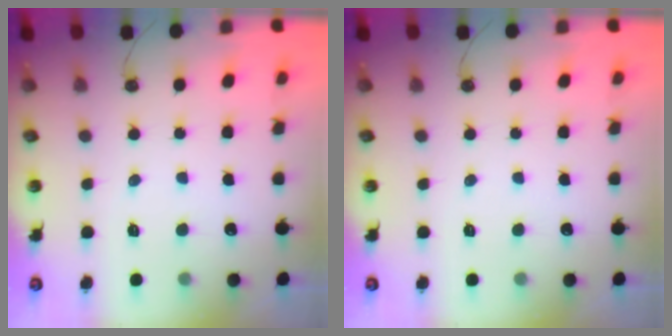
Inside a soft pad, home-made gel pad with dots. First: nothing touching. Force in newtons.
{"total": 0.0}